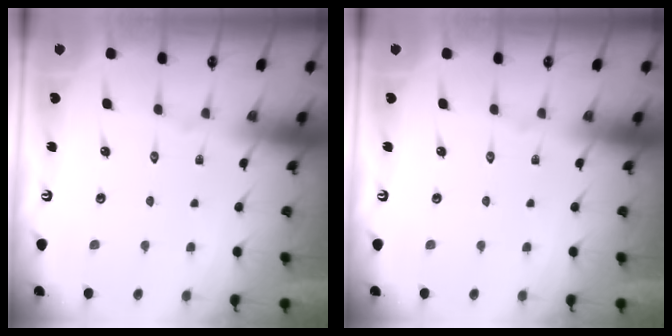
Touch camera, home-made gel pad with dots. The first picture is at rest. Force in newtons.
{"total": 0.0}